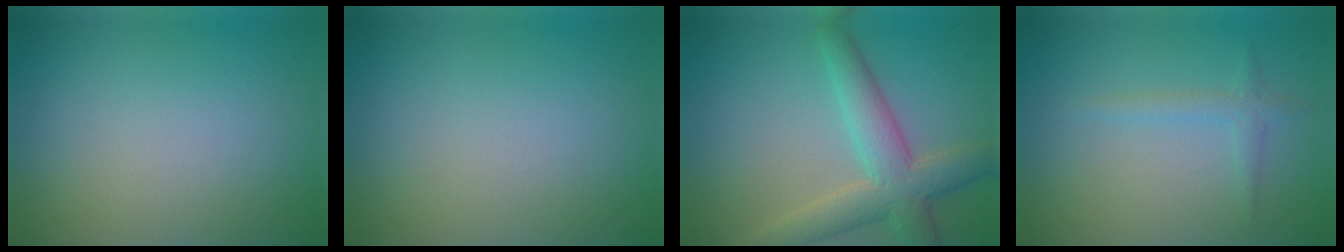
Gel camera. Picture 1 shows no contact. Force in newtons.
{"total": 0.0}
{"total": 6.0, "press": 6.0, "slide": 0.4}
{"total": 1.4, "press": 1.4, "slide": 0.1}